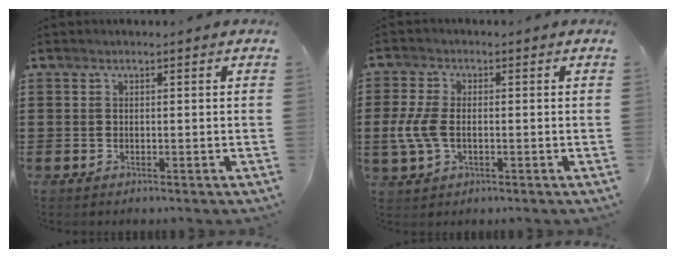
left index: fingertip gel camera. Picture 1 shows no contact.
{"total": 5.4, "force": [-0.7, 3.2, 4.3], "torque": [-0.114, -0.004, -0.020]}